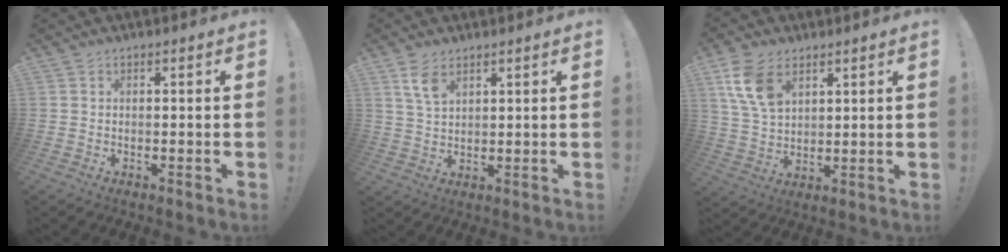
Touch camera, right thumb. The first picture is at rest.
{"total": 6.1, "force": [3.6, 3.0, 3.8], "torque": [-0.074, -0.015, 0.069]}
{"total": 11.6, "force": [5.8, 7.1, 7.0], "torque": [-0.138, -0.012, 0.115]}